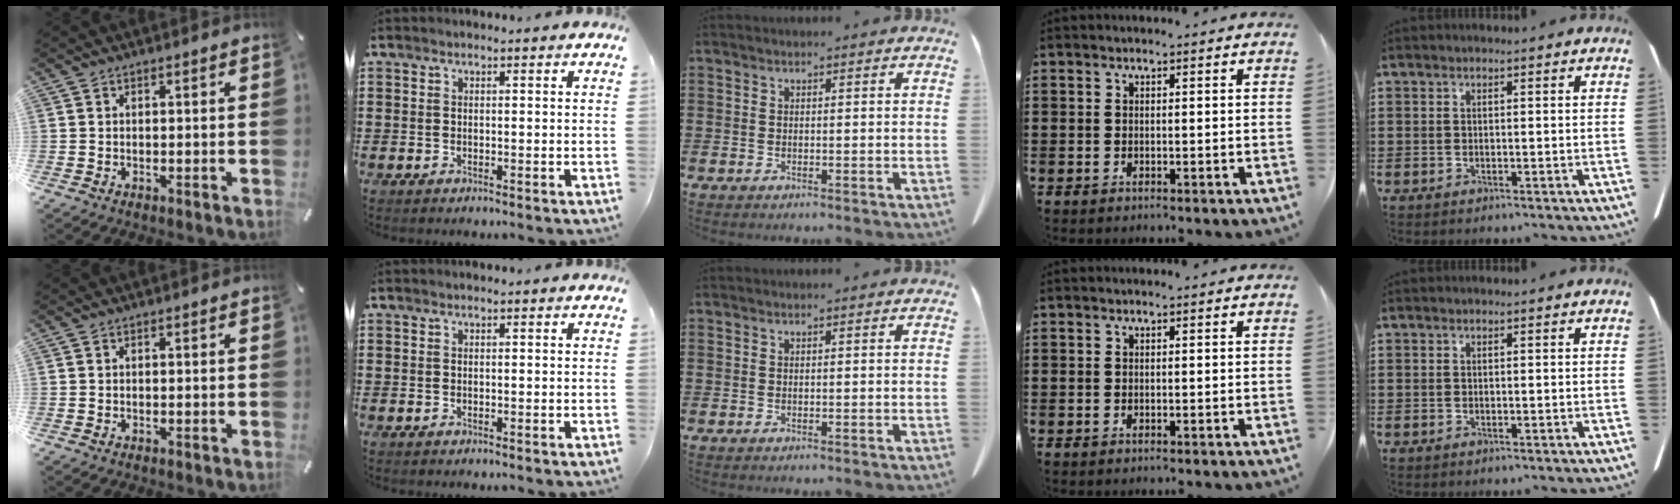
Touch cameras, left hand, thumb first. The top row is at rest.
{}